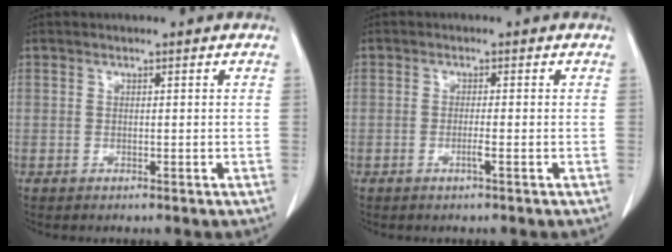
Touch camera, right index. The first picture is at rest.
{"total": 1.4, "force": [-0.6, -0.3, 1.2], "torque": [-0.024, -0.002, -0.012]}